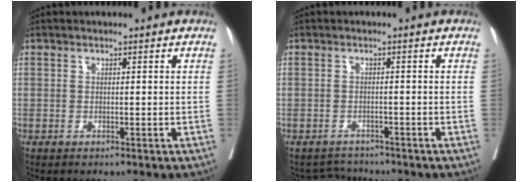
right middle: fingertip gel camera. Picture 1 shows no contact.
{"total": 2.8, "force": [-2.6, 0.3, -0.9], "torque": [0.015, -0.008, -0.041]}